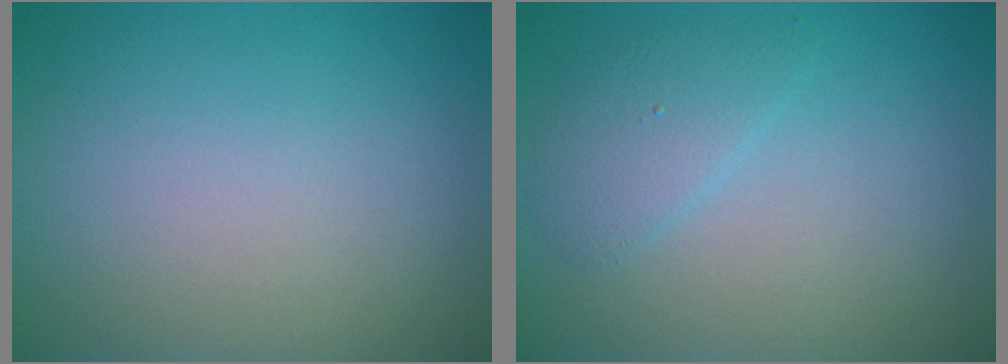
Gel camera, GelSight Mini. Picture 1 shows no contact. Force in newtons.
{"total": 2.0, "press": 2.0, "slide": 0.2}